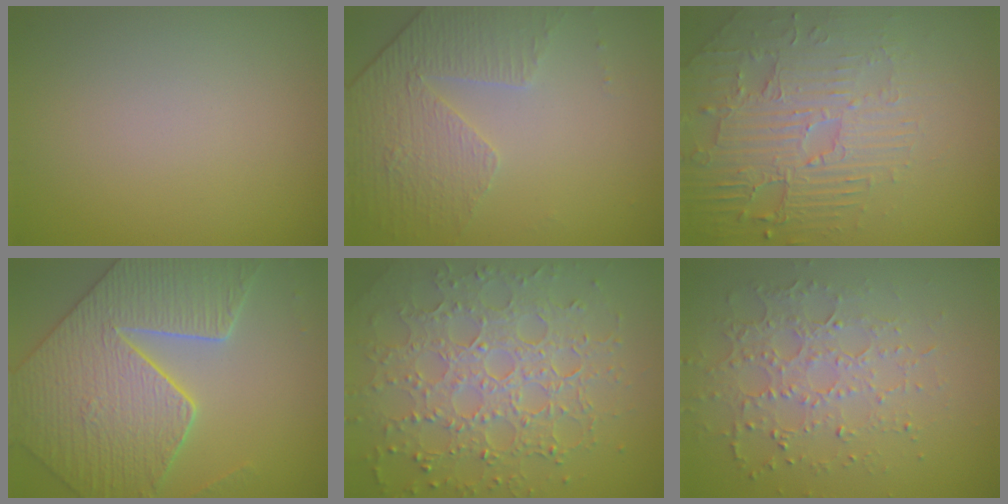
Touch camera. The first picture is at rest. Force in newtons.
{"total": 4.7, "press": 3.3, "slide": 3.4}
{"total": 4.6, "press": 4.3, "slide": 1.6}
{"total": 7.6, "press": 6.6, "slide": 3.9}
{"total": 7.7, "press": 5.6, "slide": 5.2}
{"total": 3.4, "press": 3.2, "slide": 1.3}